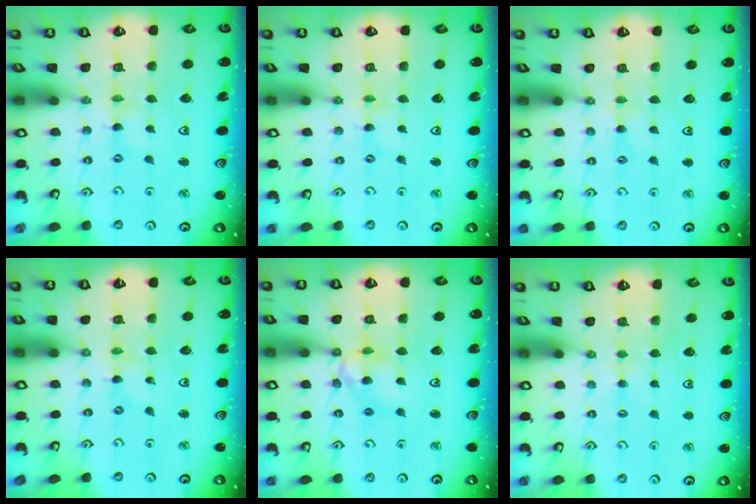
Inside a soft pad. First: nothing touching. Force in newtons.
{"total": 1.1, "press": 1.1, "slide": 0.2}
{"total": 1.9, "press": 1.9, "slide": 0.3}
{"total": 0.0}
{"total": 9.3, "press": 9.3, "slide": 0.7}
{"total": 2.5, "press": 2.5, "slide": 0.4}